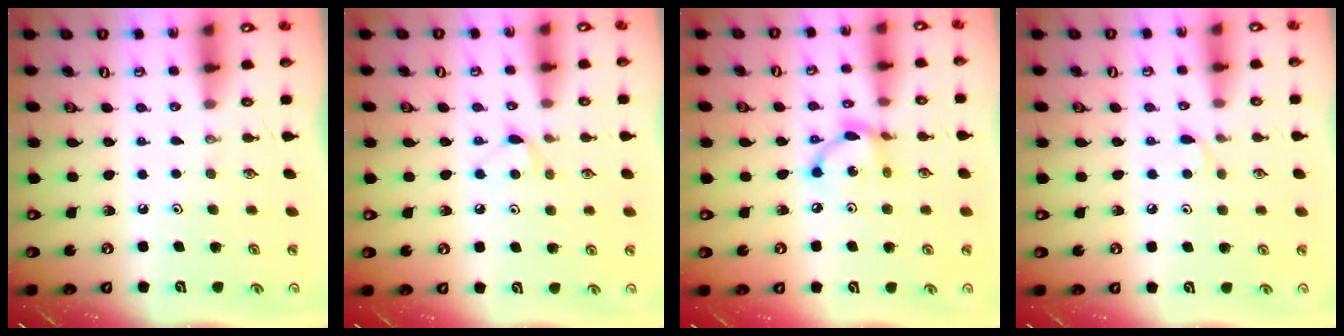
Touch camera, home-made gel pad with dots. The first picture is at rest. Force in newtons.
{"total": 5.0, "press": 4.9, "slide": 0.7}
{"total": 8.8, "press": 8.8, "slide": 0.5}
{"total": 4.0, "press": 4.0, "slide": 0.6}